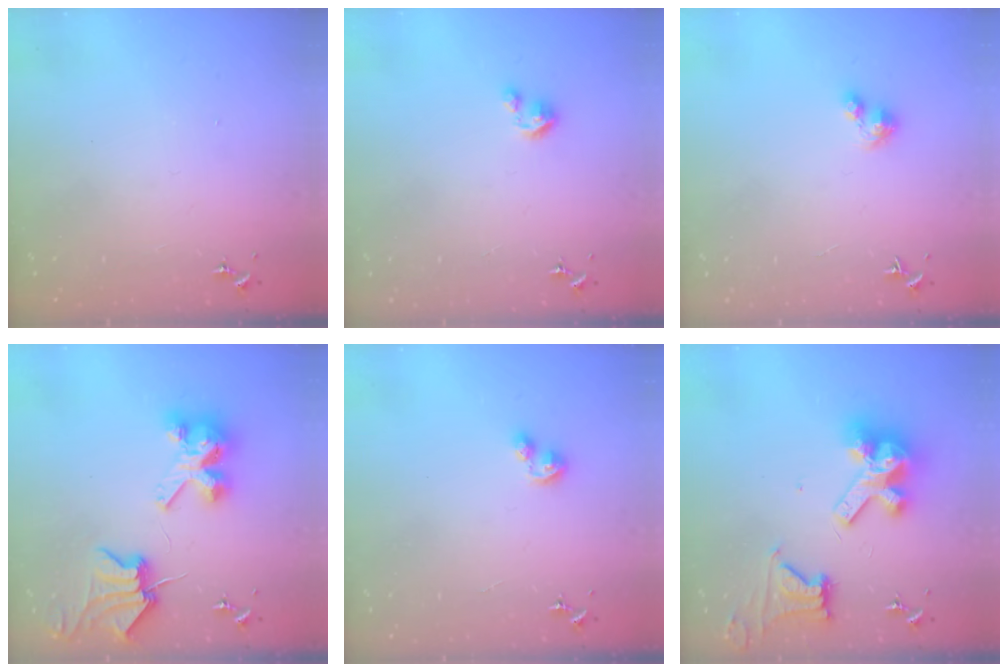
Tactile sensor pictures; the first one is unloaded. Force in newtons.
{"total": 3.8, "press": 3.8, "slide": 0.4}
{"total": 3.8, "press": 3.8, "slide": 0.4}
{"total": 10.1, "press": 10.0, "slide": 1.4}
{"total": 3.1, "press": 3.1, "slide": 0.3}
{"total": 14.5, "press": 14.5, "slide": 0.9}